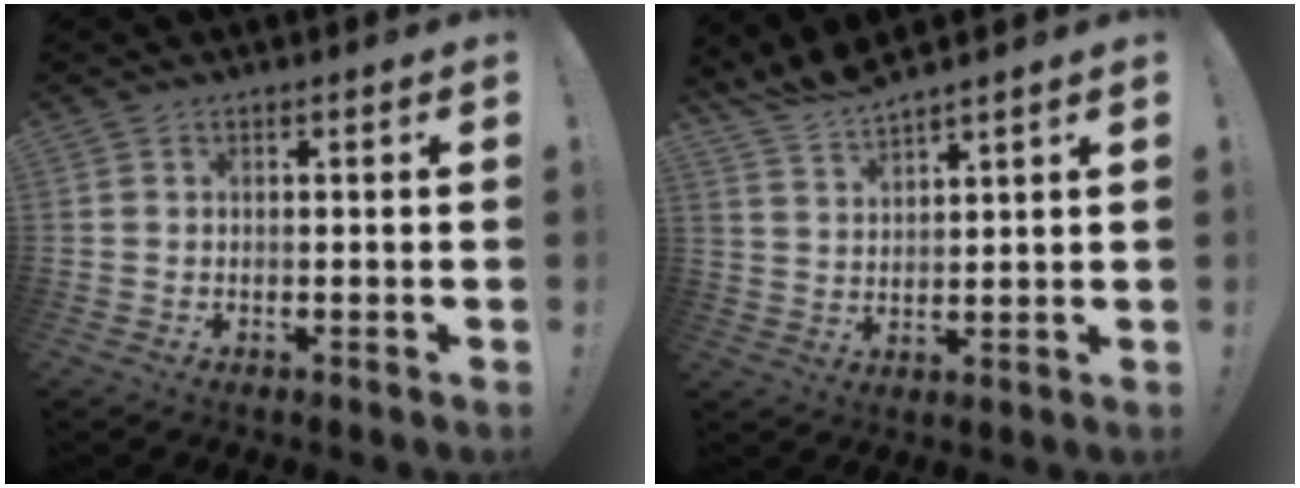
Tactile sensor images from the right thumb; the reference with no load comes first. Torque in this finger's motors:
{"motor_torque": [0.20, 0.66, 0.18, 0.20, 0.11]}